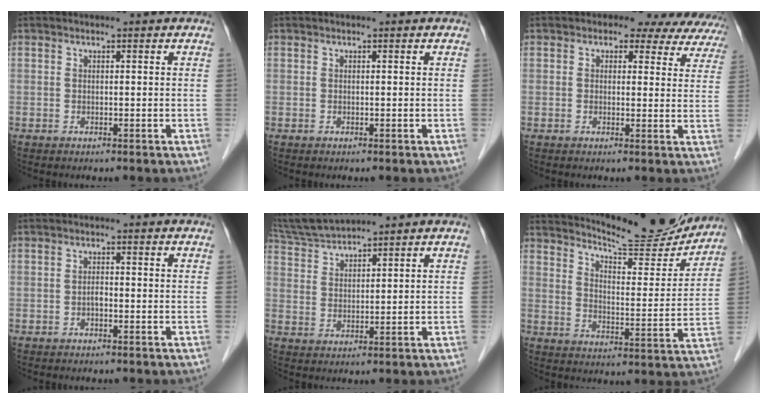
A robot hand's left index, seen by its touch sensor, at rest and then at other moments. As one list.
[{"total": 0.0}, {"total": 11.6, "force": [10.0, 5.1, 3.2], "torque": [-0.009, 0.005, 0.080]}, {"total": 0.8, "force": [-0.4, 0.3, 0.7], "torque": [-0.011, 0.002, -0.009]}, {"total": 7.0, "force": [6.8, -0.3, 1.6], "torque": [-0.045, 0.021, 0.140]}, {"total": 15.1, "force": [14.7, 1.2, 3.6], "torque": [-0.059, -0.042, 0.196]}]